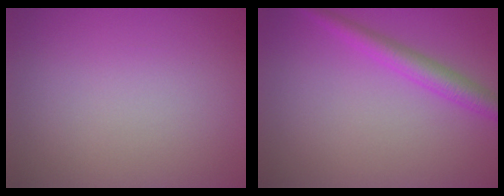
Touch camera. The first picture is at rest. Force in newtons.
{"total": 2.8, "press": 2.8, "slide": 0.0}